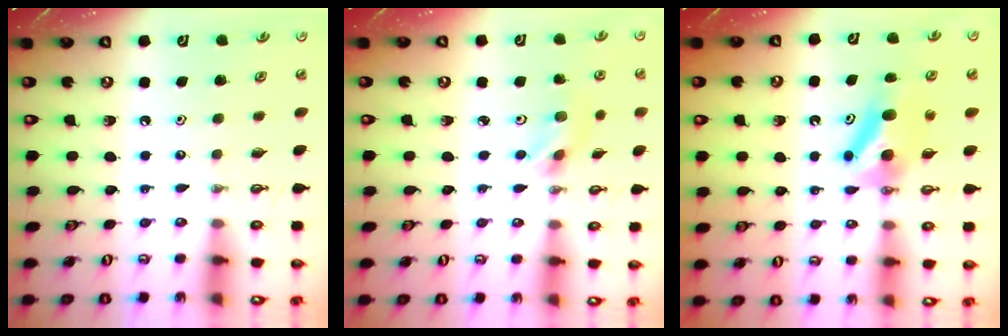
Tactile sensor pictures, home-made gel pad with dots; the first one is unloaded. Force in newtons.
{"total": 4.7, "press": 4.6, "slide": 0.7}
{"total": 6.8, "press": 6.6, "slide": 1.5}